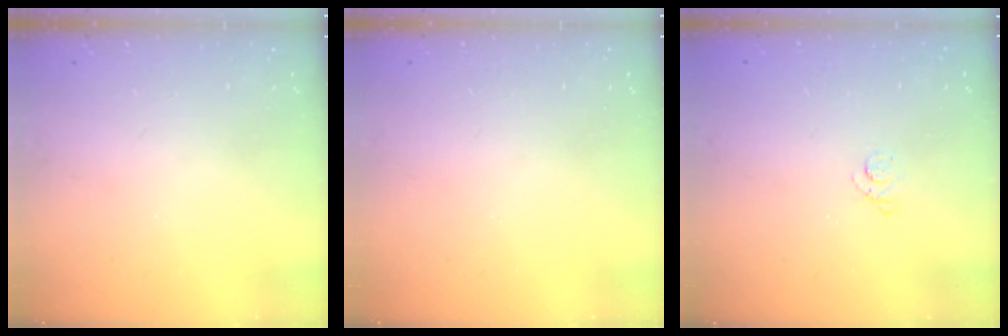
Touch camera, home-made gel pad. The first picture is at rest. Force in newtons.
{"total": 0.0}
{"total": 2.4, "press": 2.4, "slide": 0.3}